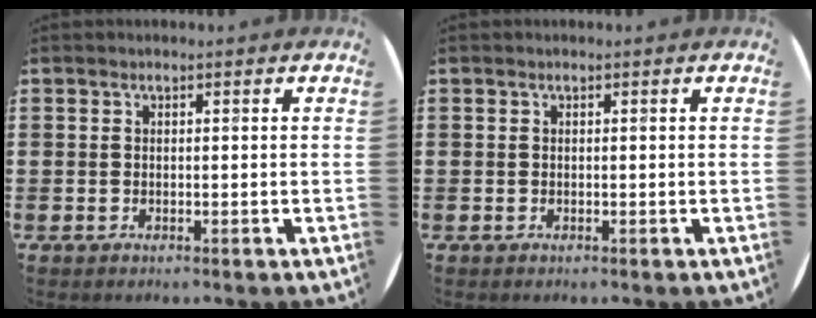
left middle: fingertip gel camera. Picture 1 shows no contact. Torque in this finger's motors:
{"motor_torque": [-0.06, -0.03, 0.00, 0.00]}